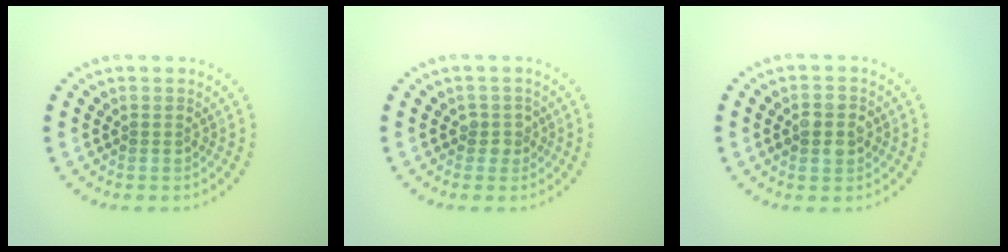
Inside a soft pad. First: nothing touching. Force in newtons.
{"total": 1.4, "press": 1.1, "slide": 0.9}
{"total": 2.8, "press": 2.8, "slide": 0.2}